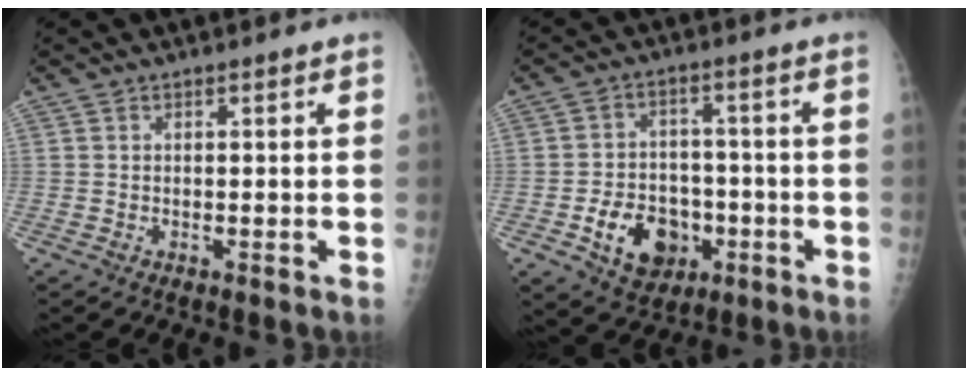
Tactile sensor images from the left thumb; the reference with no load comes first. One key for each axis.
{"total": 11.0, "fx": -3.8, "fy": 8.4, "fz": 6.1, "tx": -0.064, "ty": 0.020, "tz": -0.054}